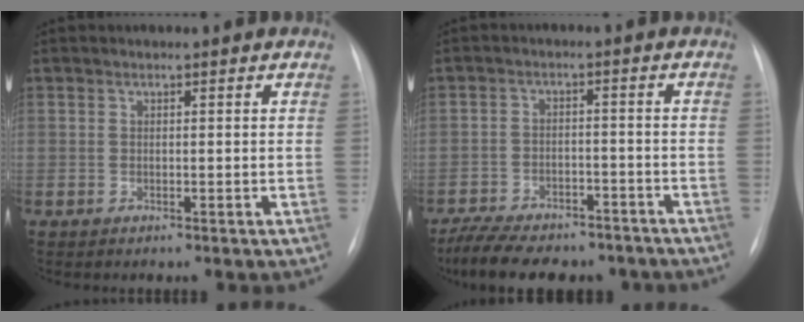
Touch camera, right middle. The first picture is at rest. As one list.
[{"total": 16.0, "force": [-12.9, 6.2, 7.0], "torque": [-0.153, 0.002, -0.184]}]